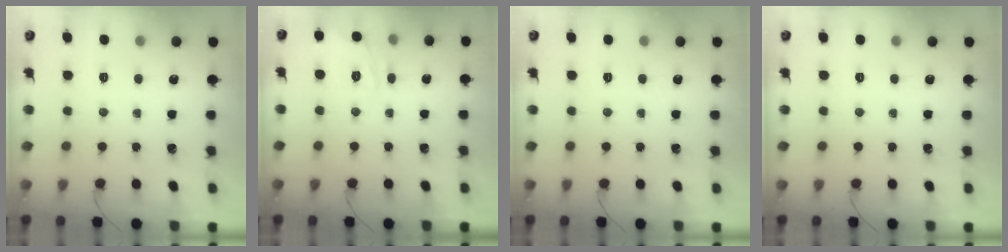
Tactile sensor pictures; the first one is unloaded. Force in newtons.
{"total": 12.8, "press": 12.8, "slide": 0.6}
{"total": 0.0}
{"total": 0.0}